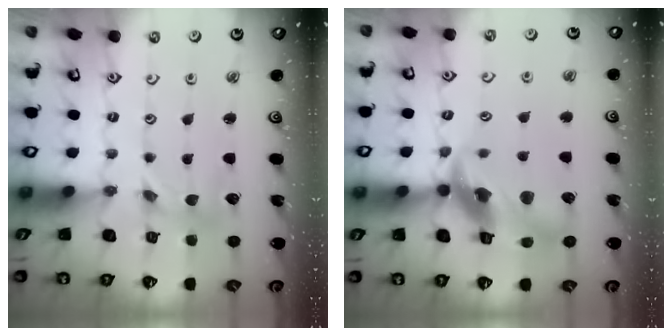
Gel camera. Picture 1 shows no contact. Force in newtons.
{"total": 15.8, "press": 15.6, "slide": 2.1}